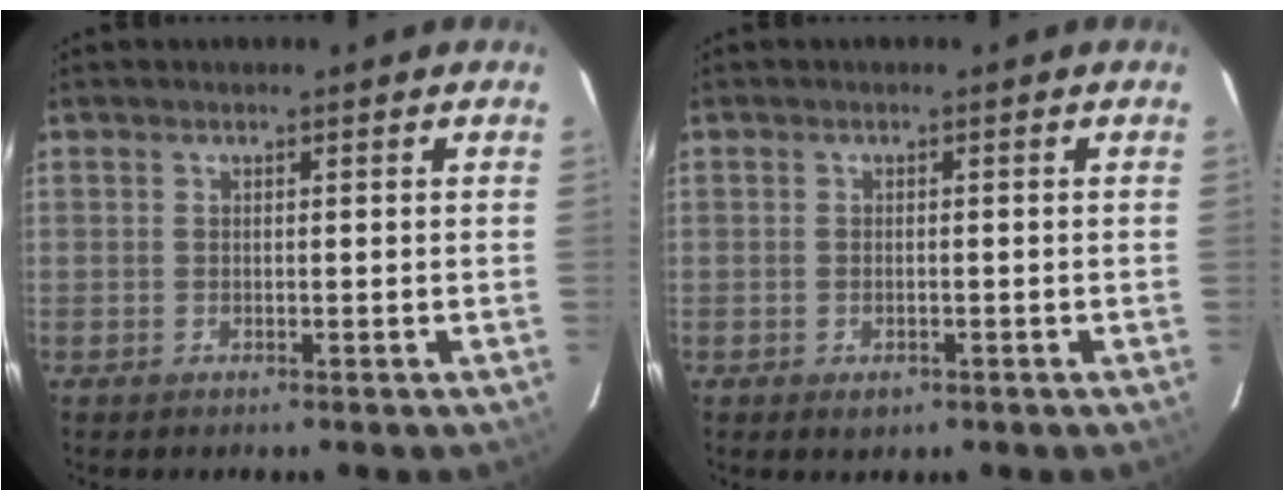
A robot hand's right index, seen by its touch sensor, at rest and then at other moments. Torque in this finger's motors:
{"motor_torque": [0.33, -0.06, 0.06, 0.02]}